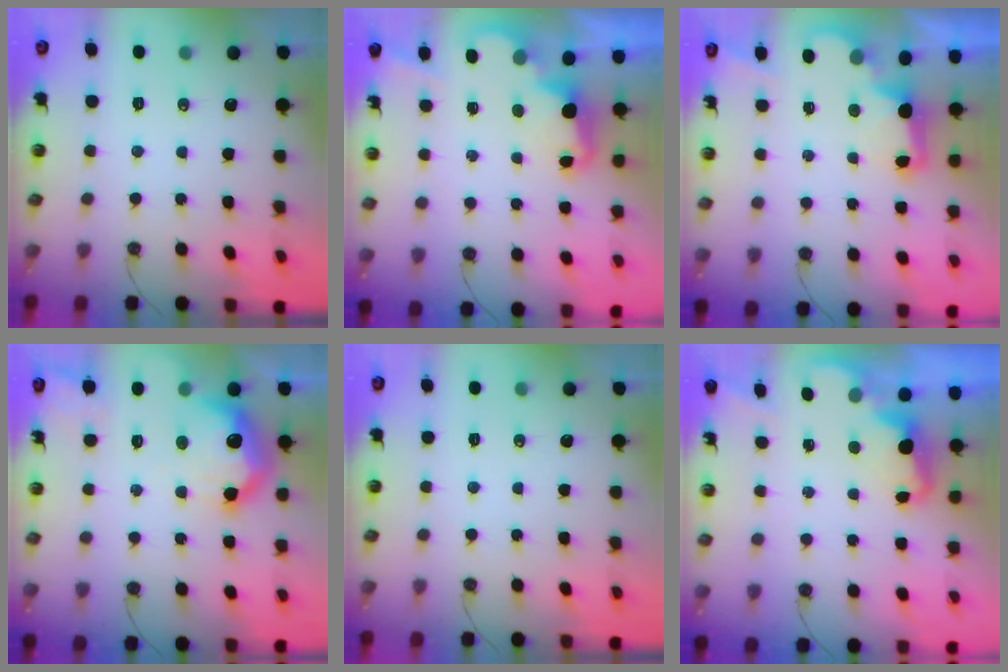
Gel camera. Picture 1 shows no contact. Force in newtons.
{"total": 2.5, "press": 2.5, "slide": 0.5}
{"total": 3.0, "press": 3.0, "slide": 0.6}
{"total": 16.6, "press": 16.6, "slide": 1.3}
{"total": 0.0}
{"total": 2.4, "press": 2.3, "slide": 0.7}